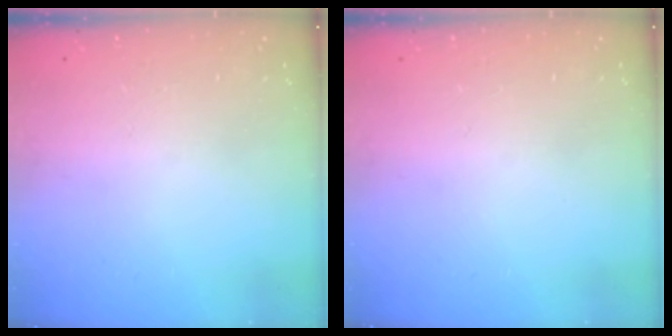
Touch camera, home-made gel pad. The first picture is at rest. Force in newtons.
{"total": 0.0}